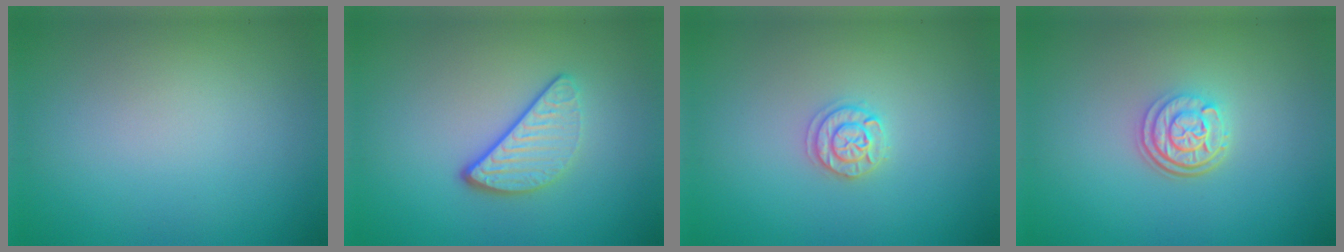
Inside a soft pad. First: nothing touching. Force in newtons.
{"total": 3.2, "press": 2.5, "slide": 2.1}
{"total": 1.7, "press": 1.7, "slide": 0.2}
{"total": 3.2, "press": 2.5, "slide": 2.0}